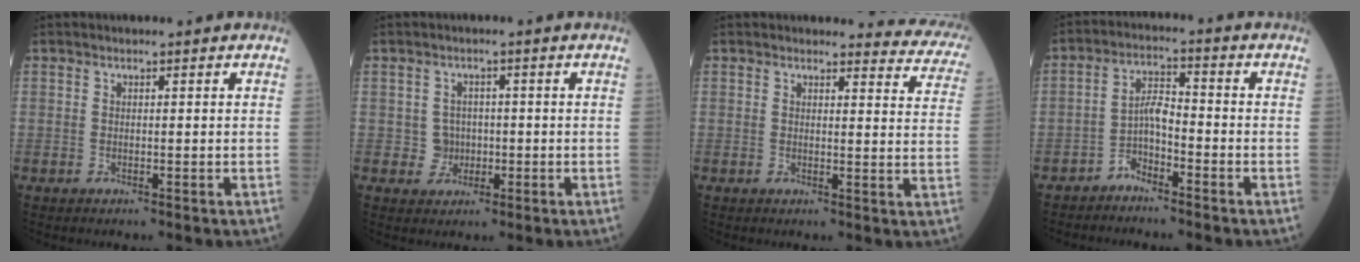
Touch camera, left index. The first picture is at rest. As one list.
[{"total": 2.7, "force": [-0.5, 2.6, 0.4], "torque": [-0.001, 0.007, -0.003]}, {"total": 9.2, "force": [9.0, 1.6, -0.3], "torque": [0.042, -0.062, 0.060]}, {"total": 3.7, "force": [-2.6, 1.3, 2.3], "torque": [-0.041, 0.007, -0.052]}]